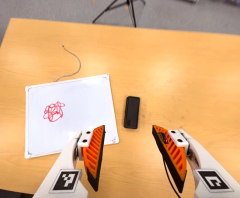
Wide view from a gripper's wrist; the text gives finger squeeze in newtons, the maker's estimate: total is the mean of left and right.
{"total": 0.0}